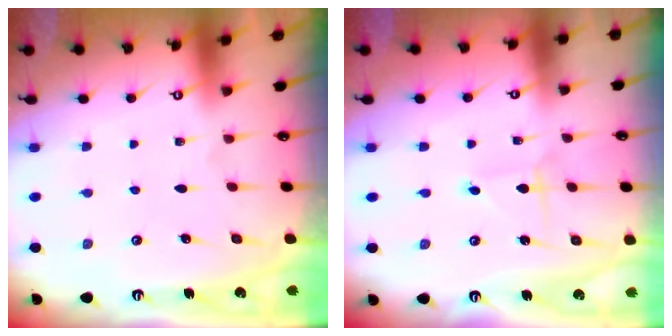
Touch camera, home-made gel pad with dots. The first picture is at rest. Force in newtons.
{"total": 2.2, "press": 2.2, "slide": 0.2}